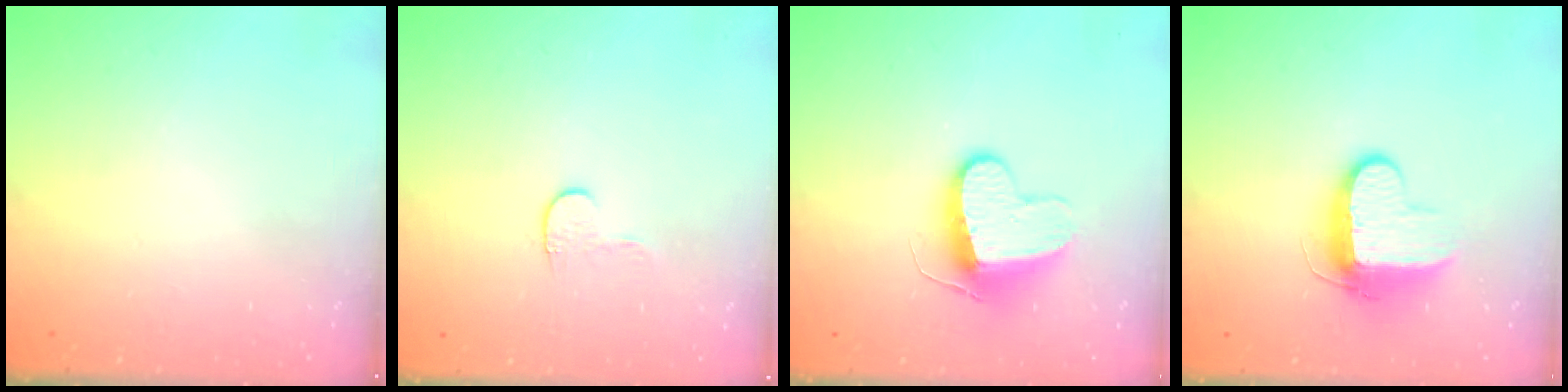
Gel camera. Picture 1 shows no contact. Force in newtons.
{"total": 3.5, "press": 3.5, "slide": 0.4}
{"total": 10.0, "press": 10.0, "slide": 0.6}
{"total": 9.9, "press": 9.8, "slide": 0.5}